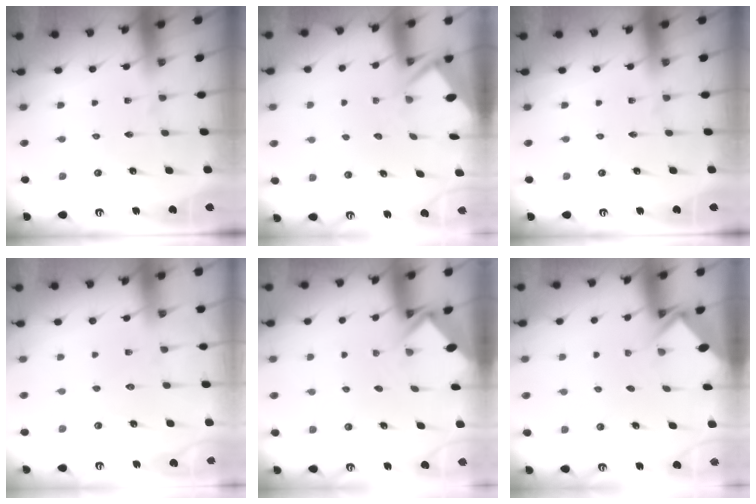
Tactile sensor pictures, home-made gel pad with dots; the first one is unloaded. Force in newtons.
{"total": 3.3, "press": 3.3, "slide": 0.3}
{"total": 0.0}
{"total": 5.0, "press": 4.9, "slide": 0.5}
{"total": 2.5, "press": 2.5, "slide": 0.2}
{"total": 2.7, "press": 2.7, "slide": 0.2}